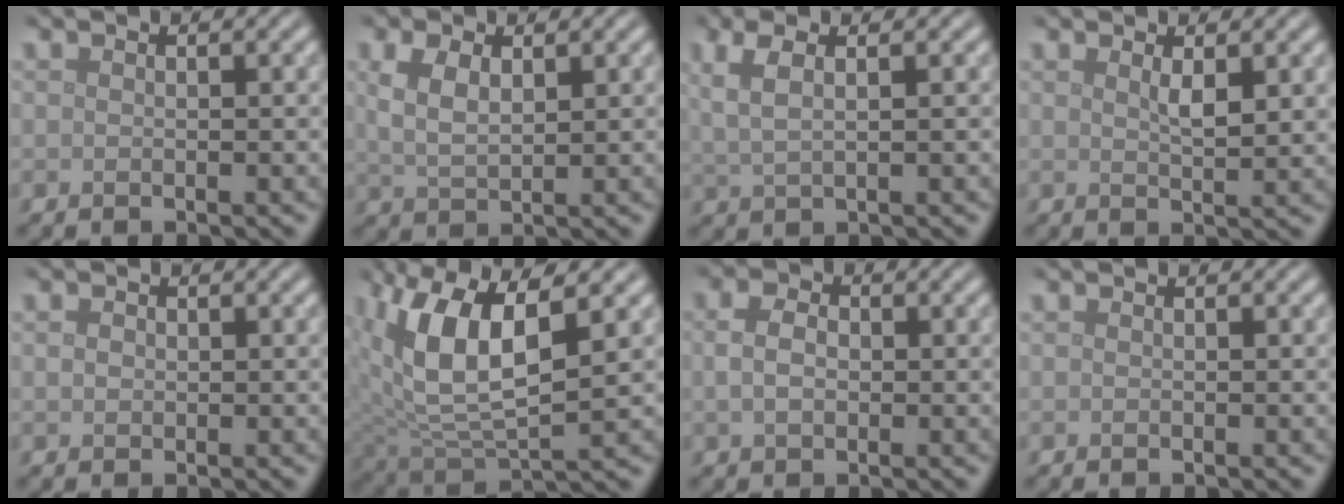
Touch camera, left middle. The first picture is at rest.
{"total": 3.2, "force": [1.2, 1.6, 2.5], "torque": [-0.058, 0.001, 0.027]}
{"total": 3.3, "force": [1.5, 1.2, 2.7], "torque": [-0.056, 0.004, 0.029]}
{"total": 1.7, "force": [0.8, 0.3, 1.5], "torque": [-0.028, -0.003, 0.015]}
{"total": 0.9, "force": [0.1, 0.8, 0.4], "torque": [-0.011, 0.000, 0.001]}
{"total": 9.1, "force": [2.8, 3.9, 7.8], "torque": [-0.169, 0.000, 0.050]}
{"total": 2.6, "force": [0.3, 1.9, 1.8], "torque": [-0.047, 0.005, 0.006]}
{"total": 0.0}